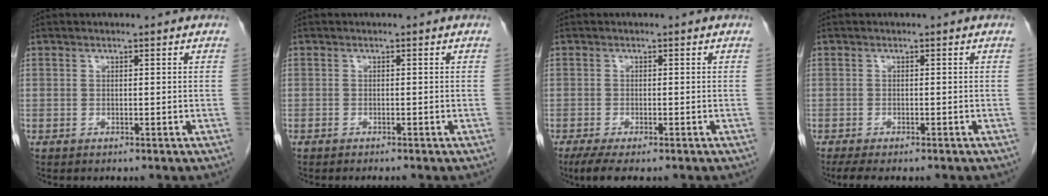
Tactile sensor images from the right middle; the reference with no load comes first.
{"total": 0.8, "force": [-0.7, -0.1, 0.3], "torque": [-0.008, -0.002, -0.012]}
{"total": 4.7, "force": [-3.3, 1.1, 3.1], "torque": [-0.055, -0.014, -0.051]}
{"total": 4.8, "force": [-3.8, 1.2, 2.6], "torque": [-0.040, -0.013, -0.056]}